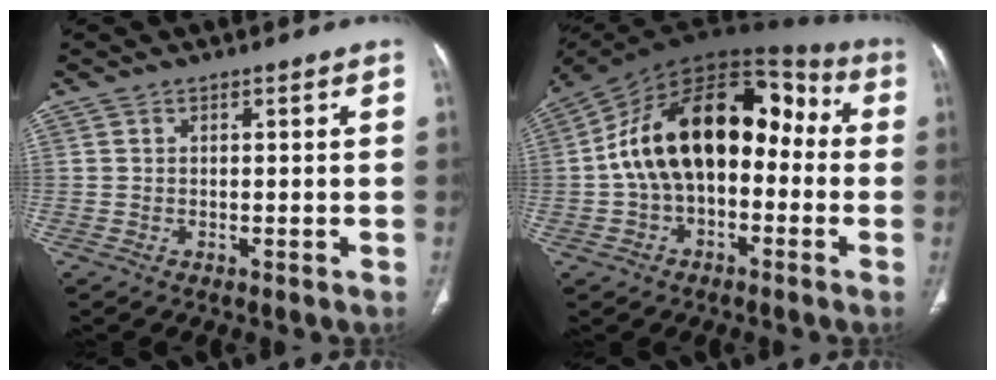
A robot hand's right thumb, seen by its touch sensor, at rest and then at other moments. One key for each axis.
{"total": 21.0, "fx": -0.5, "fy": 12.9, "fz": 16.5, "tx": -0.252, "ty": 0.059, "tz": -0.020}